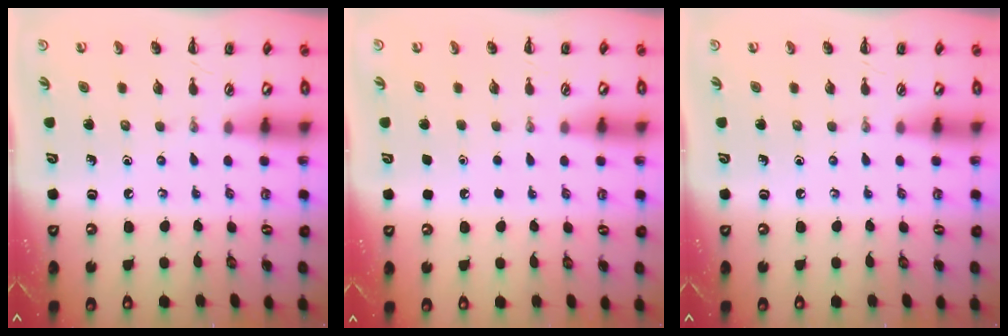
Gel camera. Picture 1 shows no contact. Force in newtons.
{"total": 1.8, "press": 1.8, "slide": 0.1}
{"total": 0.0}